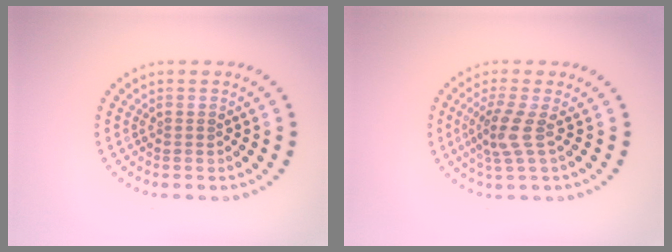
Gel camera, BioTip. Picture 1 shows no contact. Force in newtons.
{"total": 2.7, "press": 2.1, "slide": 1.7}